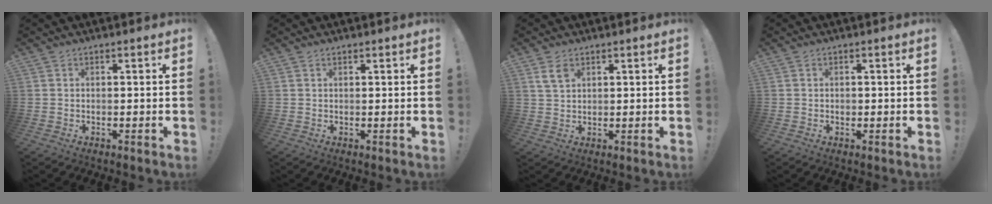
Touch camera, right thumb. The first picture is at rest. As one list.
[{"total": 0.7, "force": [0.6, 0.3, 0.3], "torque": [0.001, -0.004, 0.010]}, {"total": 4.4, "force": [2.2, 2.6, 2.7], "torque": [-0.044, -0.005, 0.043]}, {"total": 0.9, "force": [-0.3, 0.8, 0.2], "torque": [-0.001, 0.003, -0.007]}]